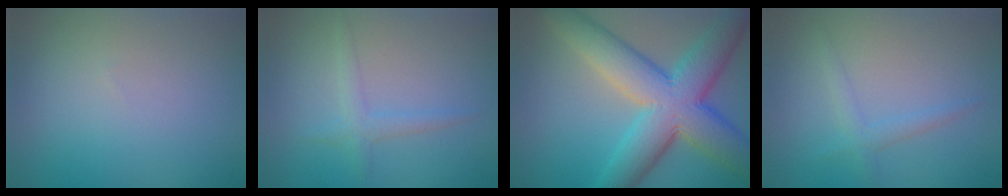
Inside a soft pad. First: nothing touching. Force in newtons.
{"total": 1.6, "press": 1.6, "slide": 0.1}
{"total": 10.4, "press": 10.4, "slide": 0.6}
{"total": 1.4, "press": 1.4, "slide": 0.0}